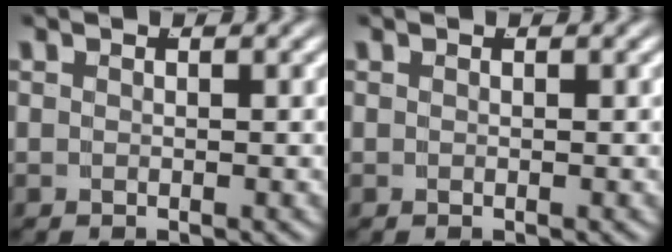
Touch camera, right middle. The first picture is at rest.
{"total": 0.0}